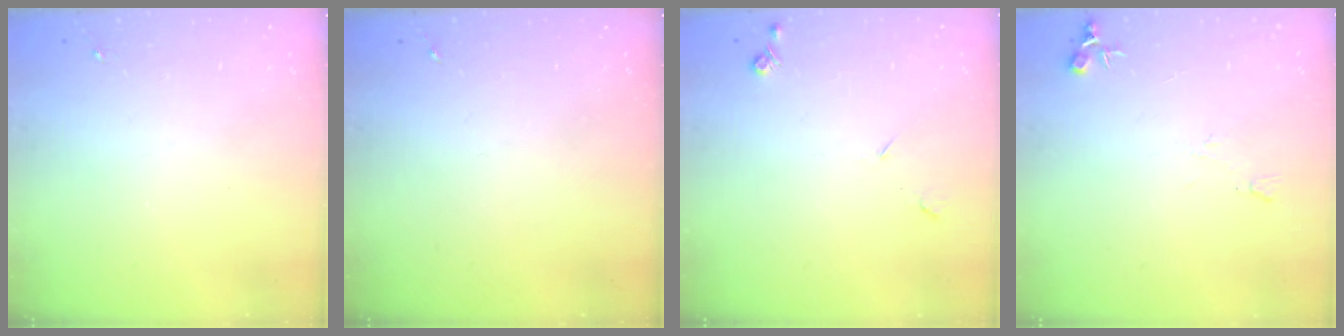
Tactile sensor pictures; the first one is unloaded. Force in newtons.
{"total": 0.0}
{"total": 4.0, "press": 3.9, "slide": 0.7}
{"total": 6.9, "press": 6.9, "slide": 0.7}